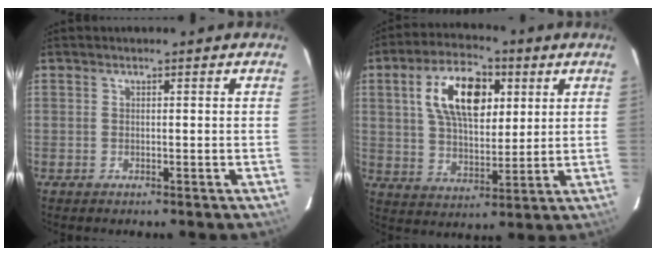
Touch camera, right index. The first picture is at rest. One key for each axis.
{"total": 14.5, "fx": 4.8, "fy": 7.7, "fz": 11.4, "tx": -0.200, "ty": 0.024, "tz": 0.086}